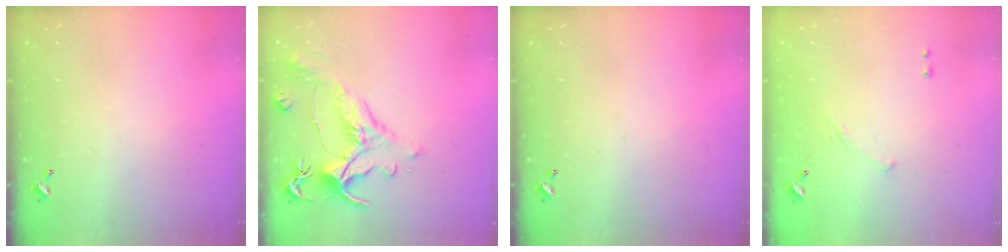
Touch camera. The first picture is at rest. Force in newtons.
{"total": 1.5, "press": 0.1, "slide": 1.5}
{"total": 0.0}
{"total": 5.9, "press": 5.9, "slide": 0.8}